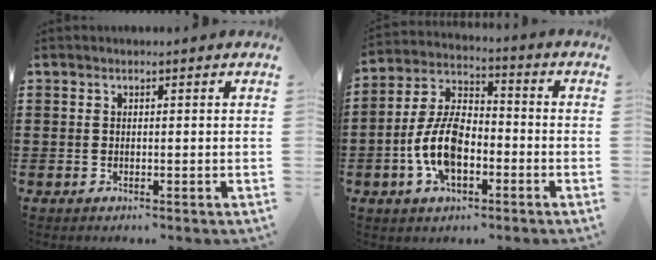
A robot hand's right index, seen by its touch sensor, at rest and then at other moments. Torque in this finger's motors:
{"motor_torque": [2.14, 0.00, 1.05, 0.21]}